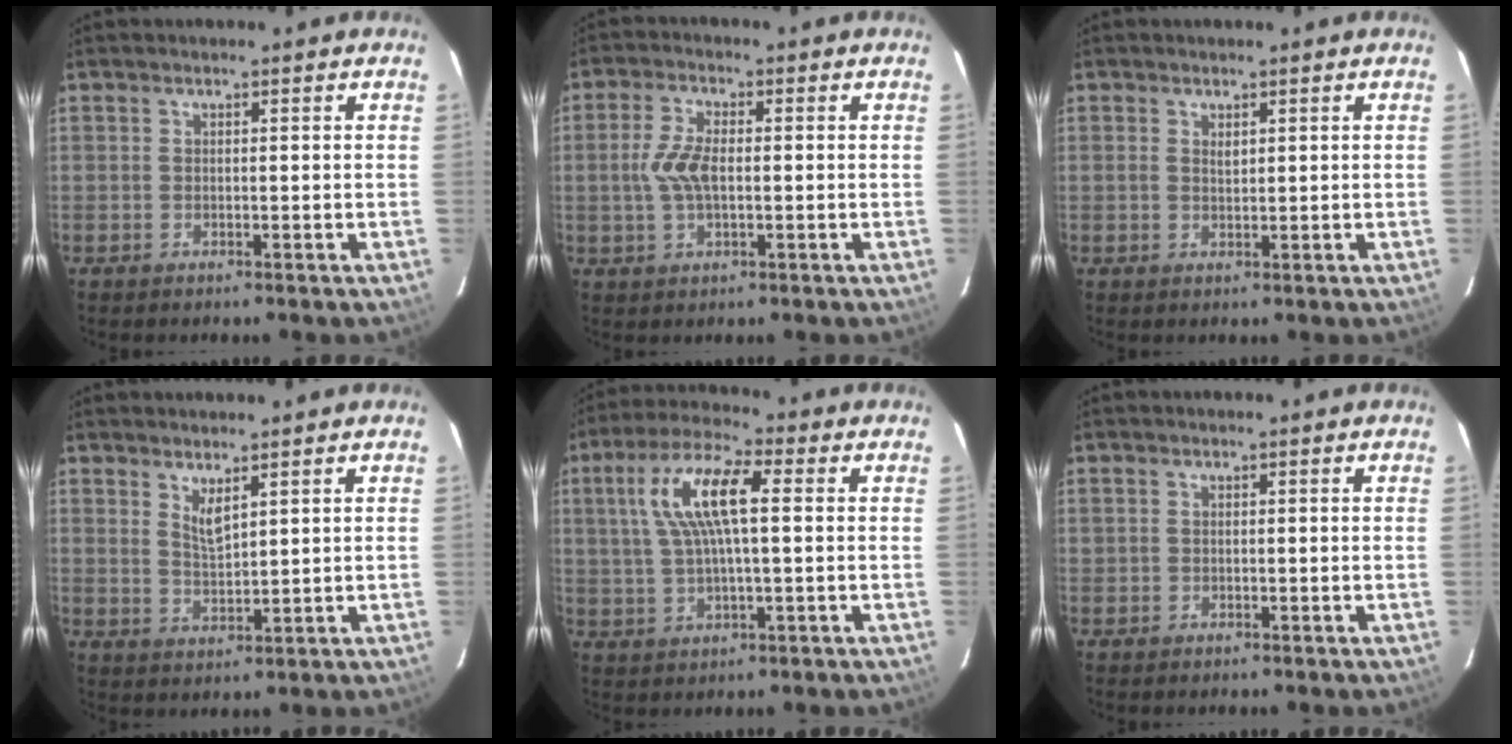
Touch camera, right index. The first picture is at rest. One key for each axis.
{"total": 5.9, "fx": -0.4, "fy": 2.6, "fz": 5.2, "tx": -0.112, "ty": 0.005, "tz": -0.005}
{"total": 1.2, "fx": 0.6, "fy": 0.6, "fz": 0.9, "tx": -0.014, "ty": 0.002, "tz": 0.010}
{"total": 2.9, "fx": 2.3, "fy": 0.2, "fz": 1.9, "tx": -0.036, "ty": -0.008, "tz": 0.040}
{"total": 11.3, "fx": 2.2, "fy": 2.9, "fz": 10.7, "tx": -0.206, "ty": 0.017, "tz": 0.039}
{"total": 0.0}